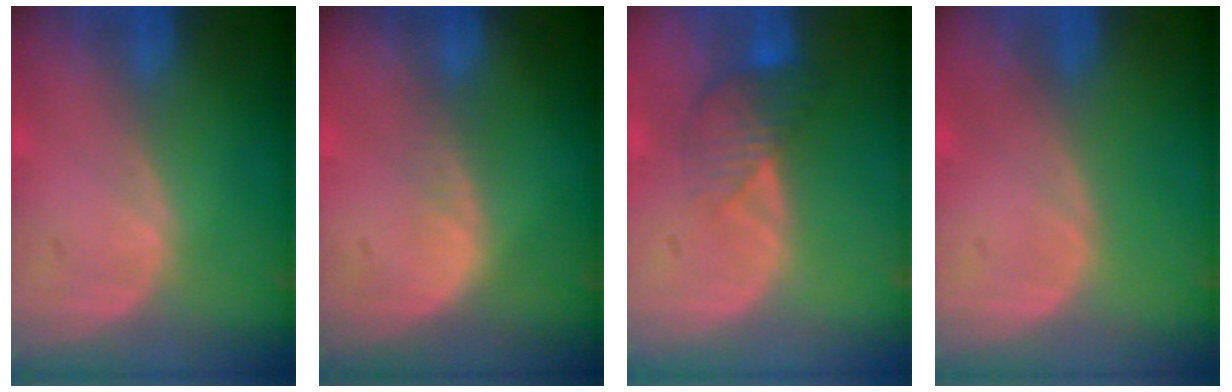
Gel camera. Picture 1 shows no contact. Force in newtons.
{"total": 1.3, "press": 1.3, "slide": 0.1}
{"total": 4.4, "press": 3.8, "slide": 2.2}
{"total": 0.0}